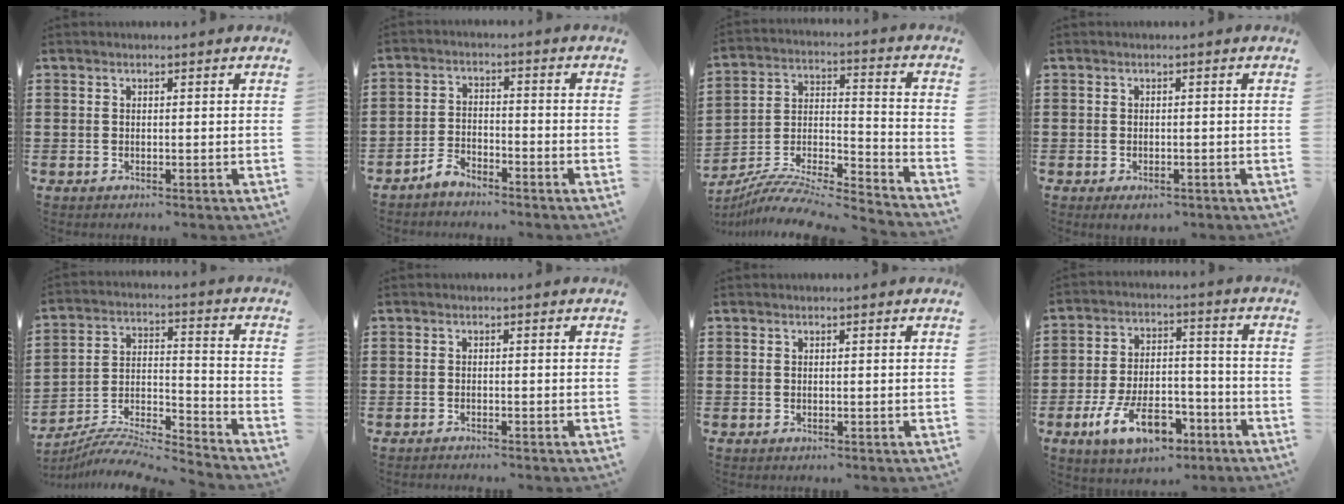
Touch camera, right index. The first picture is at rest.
{"total": 3.3, "force": [-3.2, 0.6, 0.5], "torque": [-0.014, 0.011, -0.066]}
{"total": 8.3, "force": [-7.9, 0.4, 2.6], "torque": [-0.045, 0.003, -0.161]}
{"total": 1.0, "force": [-0.8, 0.4, 0.4], "torque": [-0.010, 0.002, -0.017]}
{"total": 7.3, "force": [-7.1, 0.2, 1.8], "torque": [-0.035, -0.003, -0.146]}
{"total": 0.6, "force": [-0.6, -0.1, -0.1], "torque": [0.000, 0.000, -0.012]}
{"total": 0.0}
{"total": 11.1, "force": [-6.1, 5.4, 7.5], "torque": [-0.156, 0.015, -0.112]}